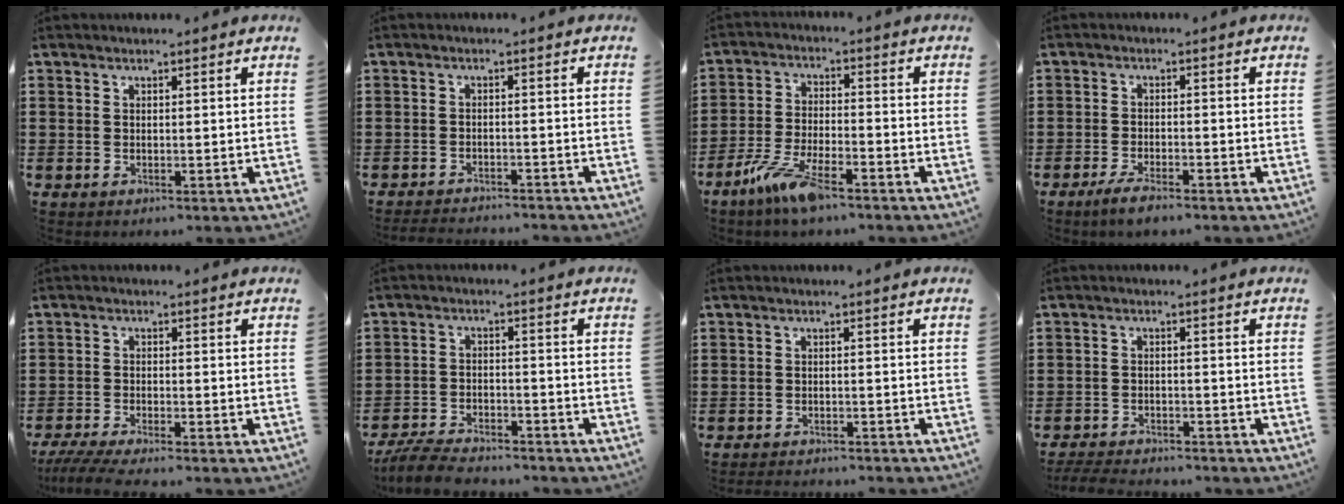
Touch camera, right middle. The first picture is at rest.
{"total": 2.5, "force": [-2.5, 0.0, 0.3], "torque": [-0.010, -0.003, -0.050]}
{"total": 7.8, "force": [-5.4, 1.6, 5.4], "torque": [-0.123, -0.009, -0.104]}
{"total": 3.0, "force": [-2.4, 0.3, 1.8], "torque": [-0.038, 0.000, -0.047]}
{"total": 3.6, "force": [-3.2, 0.0, 1.7], "torque": [-0.050, -0.019, -0.065]}
{"total": 6.0, "force": [-5.7, 0.7, 1.8], "torque": [-0.038, 0.001, -0.110]}
{"total": 2.0, "force": [-2.0, -0.1, 0.1], "torque": [-0.007, -0.001, -0.040]}
{"total": 3.7, "force": [-3.6, 0.3, 0.6], "torque": [-0.026, -0.007, -0.079]}